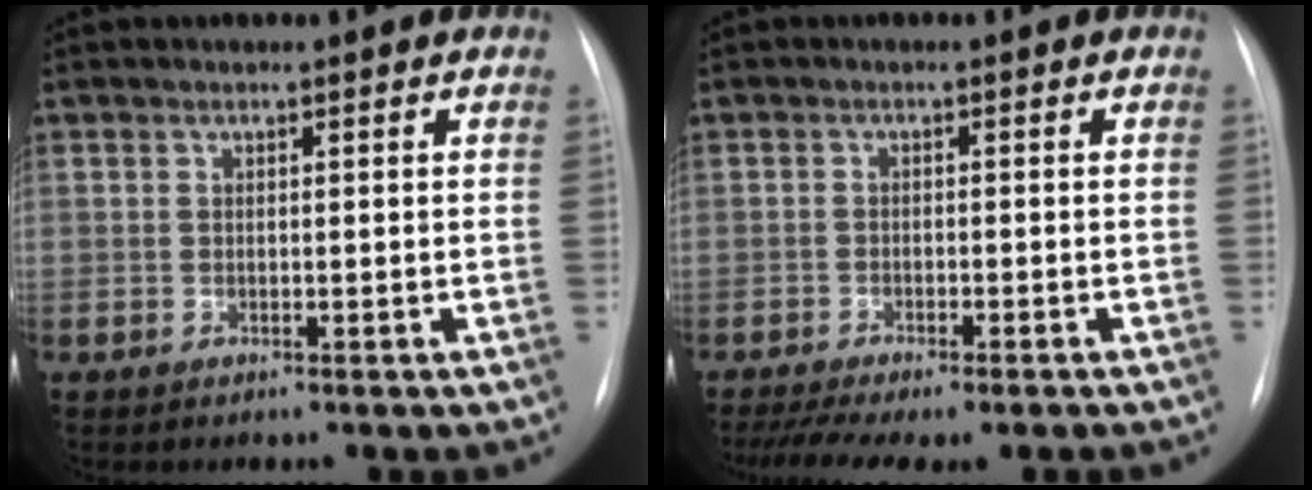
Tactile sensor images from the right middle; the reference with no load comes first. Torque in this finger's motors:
{"motor_torque": [0.88, -0.83, 0.16, 0.04]}